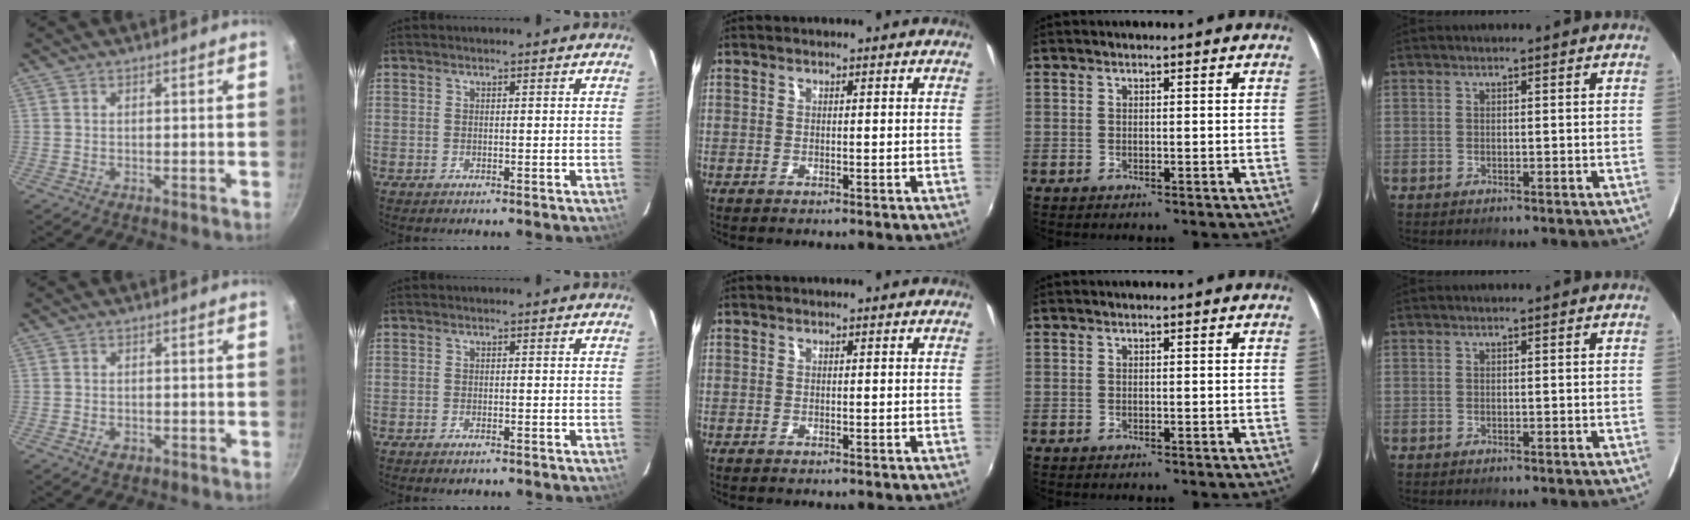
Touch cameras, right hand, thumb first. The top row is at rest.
{"thumb": {"total": 2.3, "force": [-1.1, 1.5, 1.3], "torque": [-0.023, 0.008, -0.017]}, "index": {"total": 1.4, "force": [-1.1, 0.5, 0.6], "torque": [-0.014, 0.001, -0.019]}}